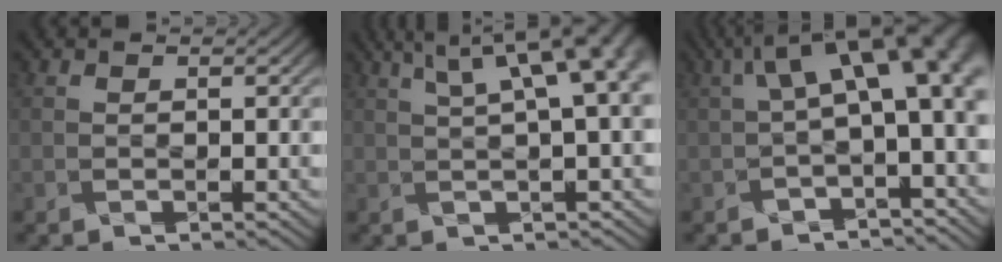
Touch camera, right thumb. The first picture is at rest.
{"total": 10.9, "force": [4.1, 3.6, 9.4], "torque": [-0.125, 0.044, 0.055]}
{"total": 11.4, "force": [2.0, 4.6, 10.3], "torque": [-0.145, 0.013, 0.041]}